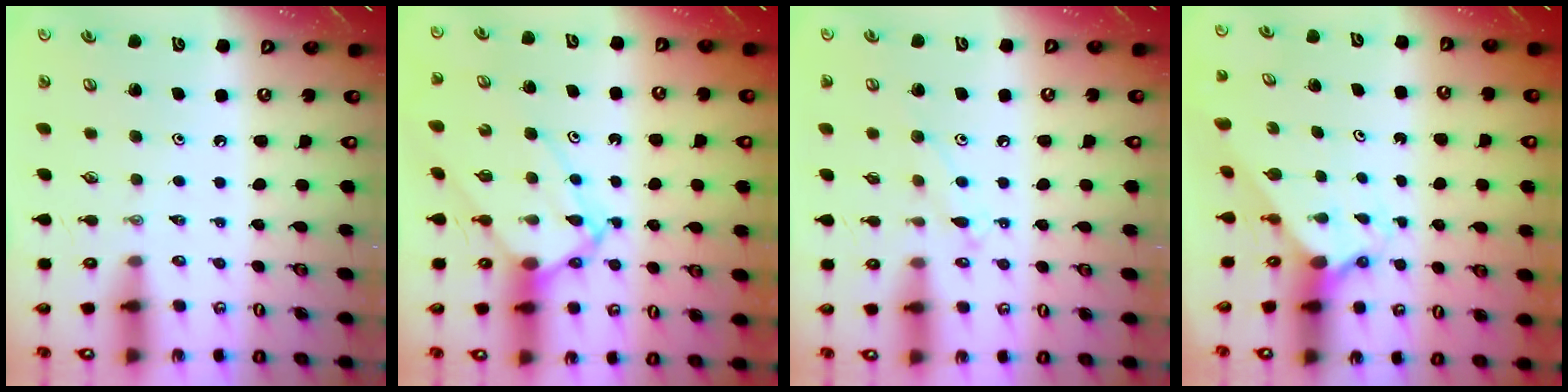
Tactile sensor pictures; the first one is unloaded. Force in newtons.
{"total": 8.8, "press": 8.8, "slide": 0.8}
{"total": 7.7, "press": 7.7, "slide": 0.5}
{"total": 1.2, "press": 1.2, "slide": 0.1}